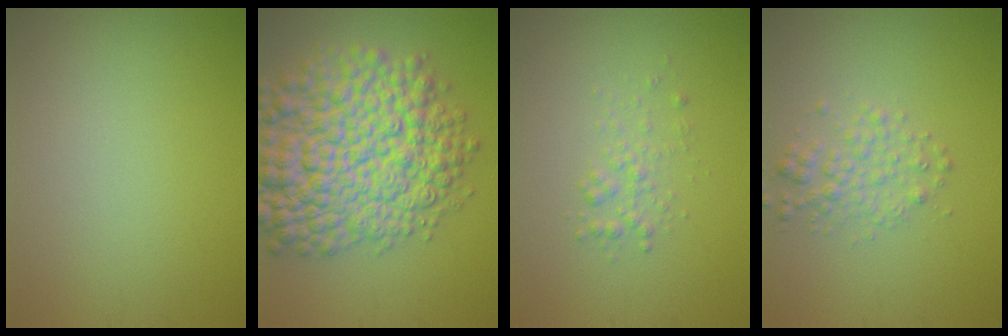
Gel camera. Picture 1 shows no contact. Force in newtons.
{"total": 12.7, "press": 12.7, "slide": 0.4}
{"total": 1.4, "press": 1.4, "slide": 0.1}
{"total": 2.4, "press": 2.4, "slide": 0.1}